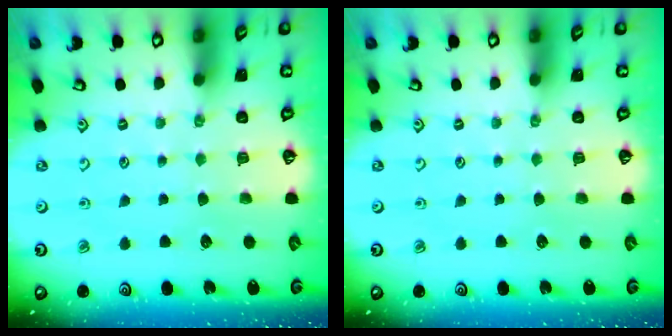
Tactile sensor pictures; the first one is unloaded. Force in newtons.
{"total": 0.0}